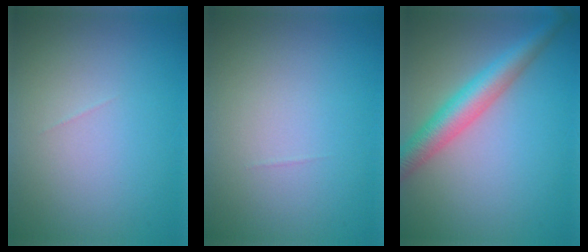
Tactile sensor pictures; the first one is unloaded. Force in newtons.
{"total": 0.0}
{"total": 5.0, "press": 5.0, "slide": 0.1}